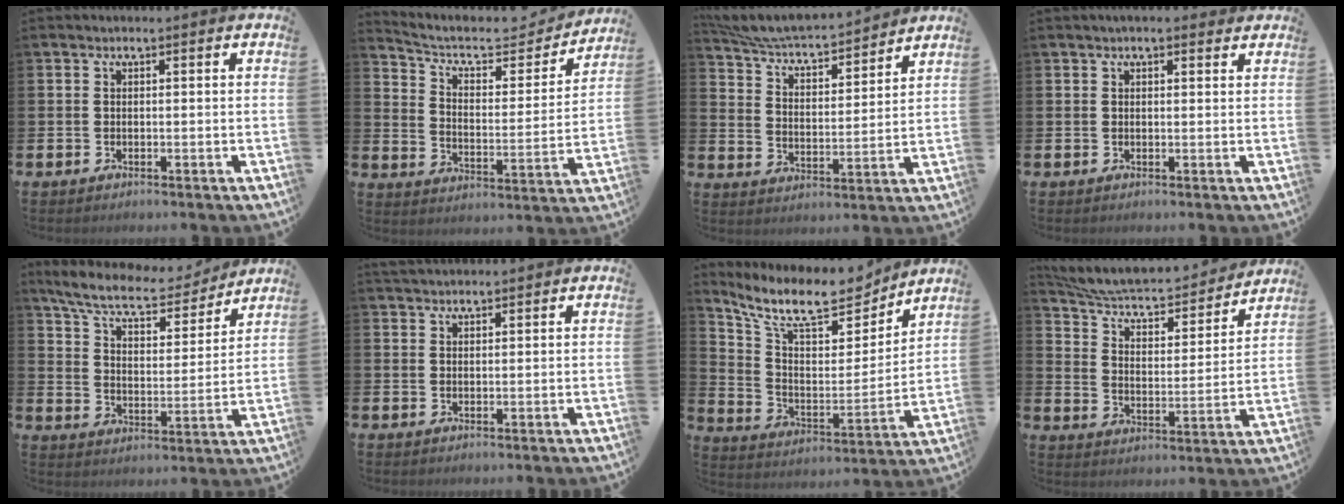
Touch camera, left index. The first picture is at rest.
{"total": 7.8, "force": [6.8, 2.7, 2.8], "torque": [-0.075, -0.051, 0.110]}
{"total": 5.8, "force": [5.6, 0.7, 1.5], "torque": [-0.059, -0.049, 0.090]}
{"total": 1.5, "force": [1.4, 0.4, 0.3], "torque": [-0.005, 0.002, 0.026]}
{"total": 8.7, "force": [7.8, 1.8, 3.3], "torque": [-0.094, -0.052, 0.132]}
{"total": 2.0, "force": [2.0, 0.5, 0.2], "torque": [0.000, -0.006, 0.035]}
{"total": 11.4, "force": [9.8, 3.3, 4.6], "torque": [-0.122, -0.066, 0.169]}
{"total": 7.3, "force": [6.7, 1.9, 2.2], "torque": [-0.079, -0.051, 0.112]}